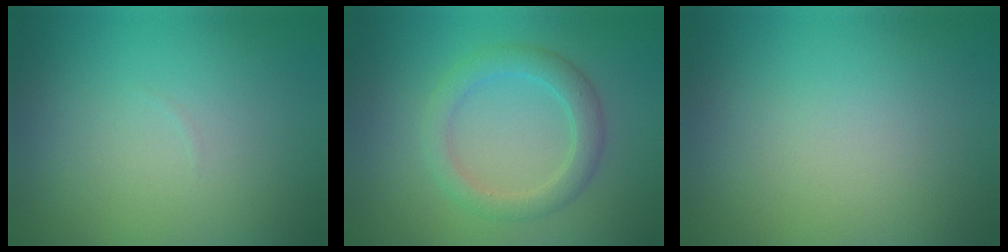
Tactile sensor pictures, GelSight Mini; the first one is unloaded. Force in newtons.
{"total": 3.1, "press": 3.1, "slide": 0.2}
{"total": 0.0}